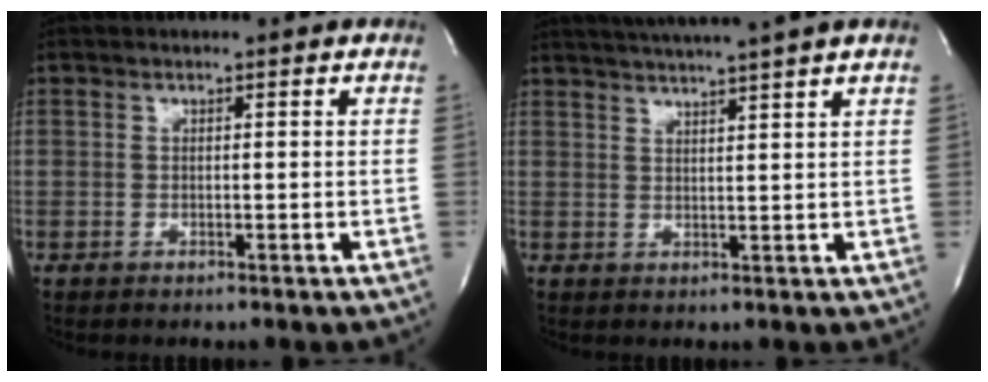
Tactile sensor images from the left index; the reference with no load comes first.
{"total": 10.1, "force": [8.7, -1.6, 5.0], "torque": [-0.083, 0.013, 0.117]}